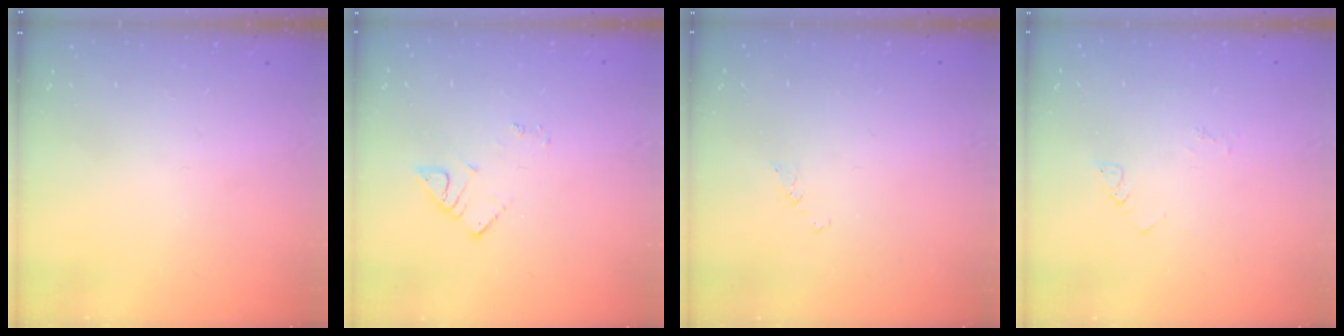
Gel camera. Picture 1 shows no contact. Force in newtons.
{"total": 2.7, "press": 2.7, "slide": 0.4}
{"total": 1.2, "press": 1.2, "slide": 0.2}
{"total": 2.5, "press": 2.5, "slide": 0.4}